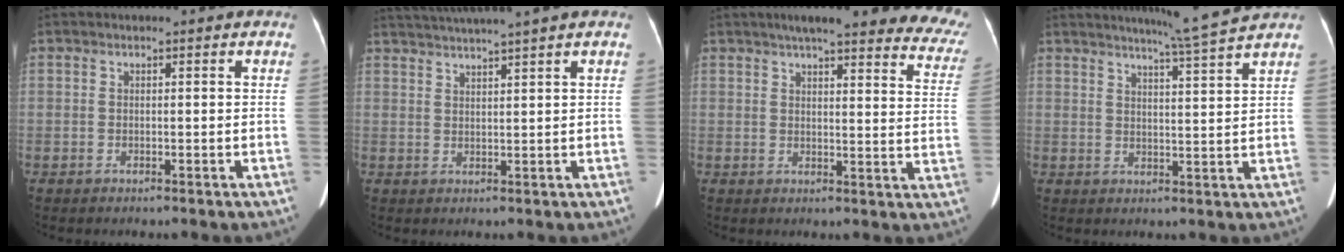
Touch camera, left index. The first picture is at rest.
{"total": 8.3, "force": [7.4, -1.8, 3.4], "torque": [-0.059, 0.021, 0.111]}
{"total": 22.9, "force": [20.1, 3.6, 10.4], "torque": [-0.113, -0.036, 0.215]}
{"total": 7.4, "force": [6.7, -2.2, 2.5], "torque": [-0.045, -0.019, 0.094]}